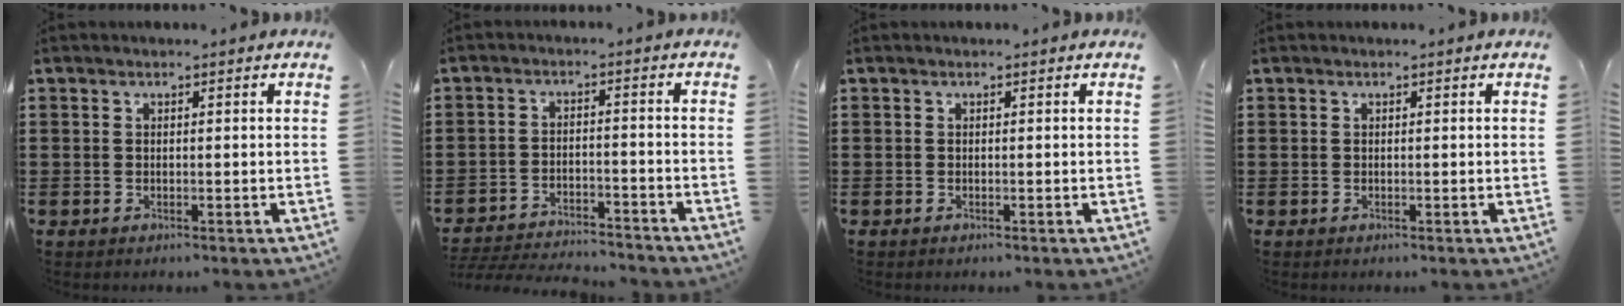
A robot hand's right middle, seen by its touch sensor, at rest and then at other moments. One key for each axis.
{"total": 4.5, "fx": -4.5, "fy": 0.3, "fz": 0.5, "tx": -0.016, "ty": 0.002, "tz": -0.093}
{"total": 0.0}
{"total": 0.0}